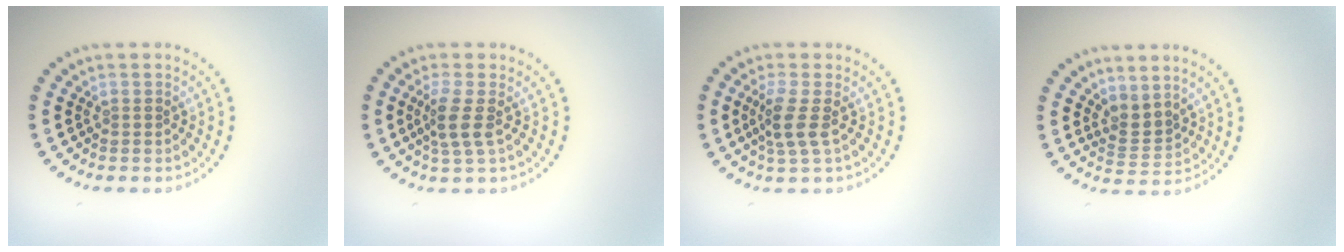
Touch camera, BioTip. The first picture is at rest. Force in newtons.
{"total": 2.5, "press": 1.9, "slide": 1.6}
{"total": 2.6, "press": 2.0, "slide": 1.7}
{"total": 2.2, "press": 1.5, "slide": 1.7}